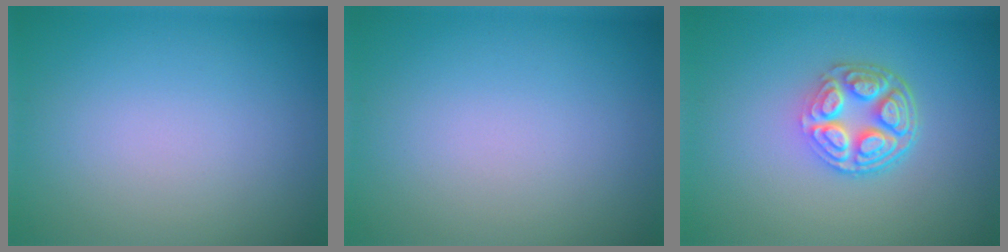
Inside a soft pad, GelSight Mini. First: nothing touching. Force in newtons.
{"total": 0.0}
{"total": 5.2, "press": 3.8, "slide": 3.6}